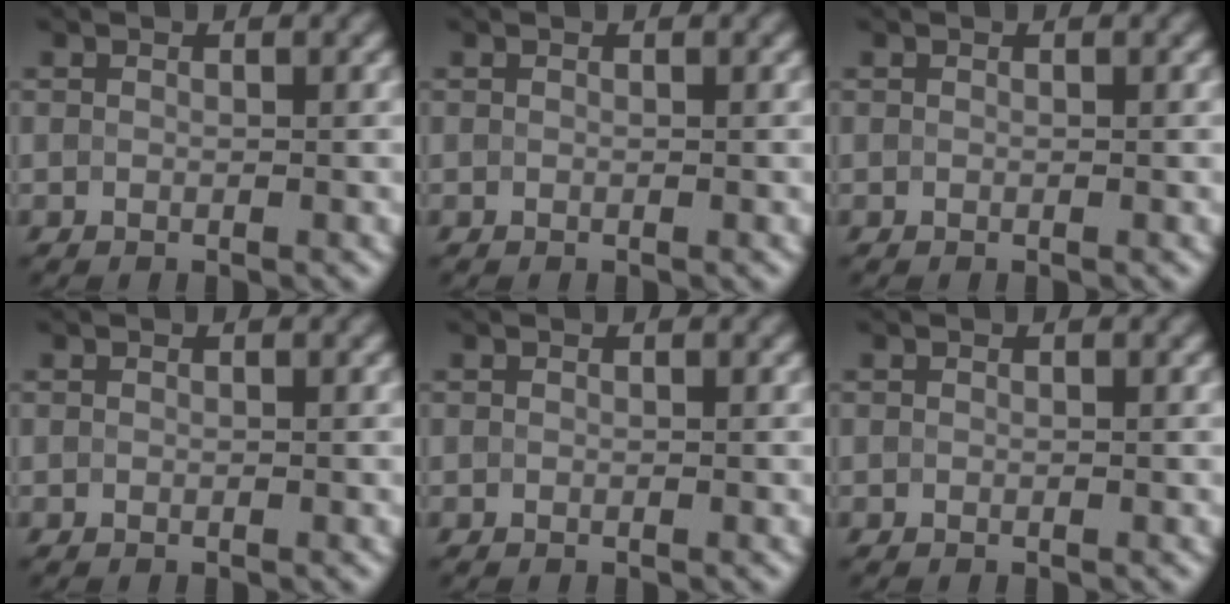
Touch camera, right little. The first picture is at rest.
{"total": 0.0}
{"total": 0.0}
{"total": 0.0}
{"total": 0.0}
{"total": 0.0}